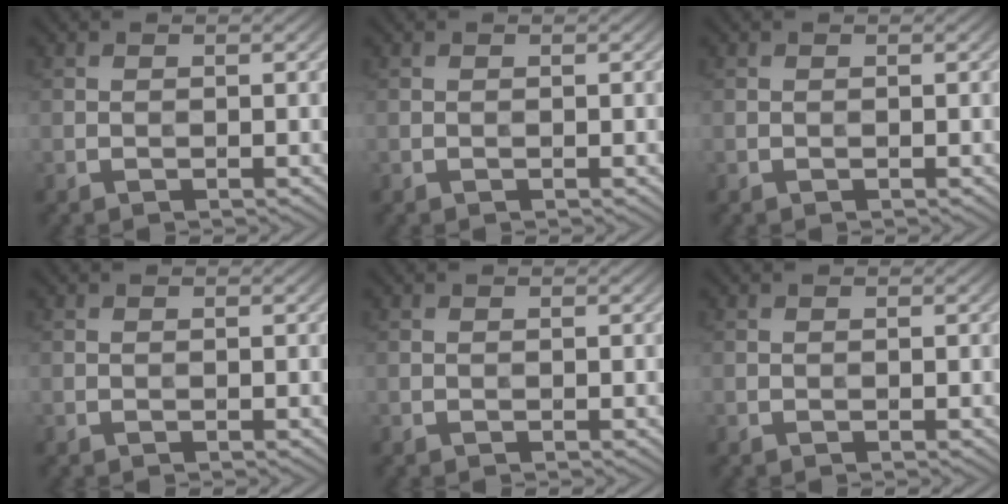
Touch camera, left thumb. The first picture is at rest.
{"total": 0.0}
{"total": 0.0}
{"total": 0.0}
{"total": 0.0}
{"total": 0.0}